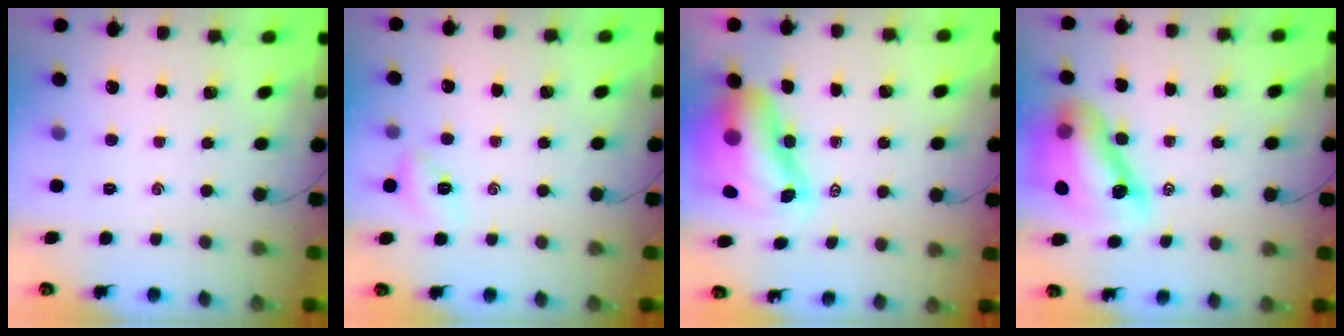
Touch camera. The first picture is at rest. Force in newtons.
{"total": 6.1, "press": 6.0, "slide": 1.2}
{"total": 12.0, "press": 11.5, "slide": 3.6}
{"total": 14.8, "press": 14.2, "slide": 4.1}